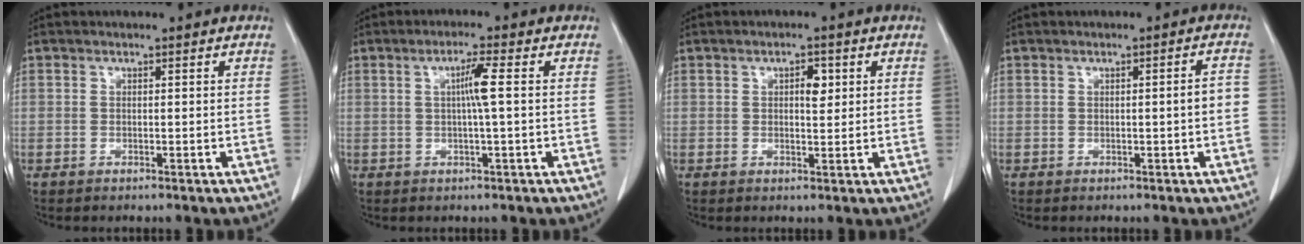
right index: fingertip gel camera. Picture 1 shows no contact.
{"total": 3.7, "force": [0.4, -0.6, 3.6], "torque": [-0.066, 0.002, 0.005]}
{"total": 2.5, "force": [0.7, 1.1, 2.2], "torque": [-0.034, -0.001, 0.011]}
{"total": 2.3, "force": [-0.4, 0.1, 2.3], "torque": [-0.027, 0.002, -0.007]}